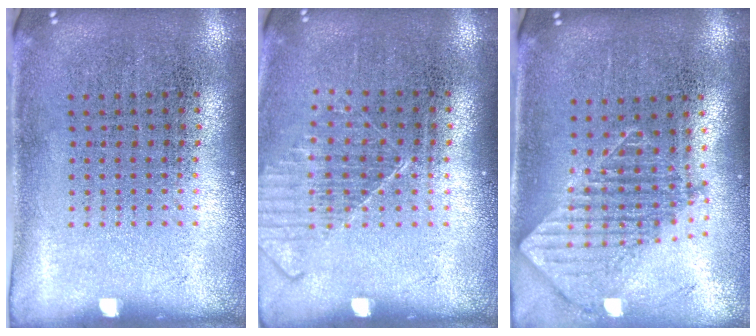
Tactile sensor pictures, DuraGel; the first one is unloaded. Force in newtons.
{"total": 1.1, "press": 1.1, "slide": 0.1}
{"total": 1.7, "press": 1.3, "slide": 1.0}